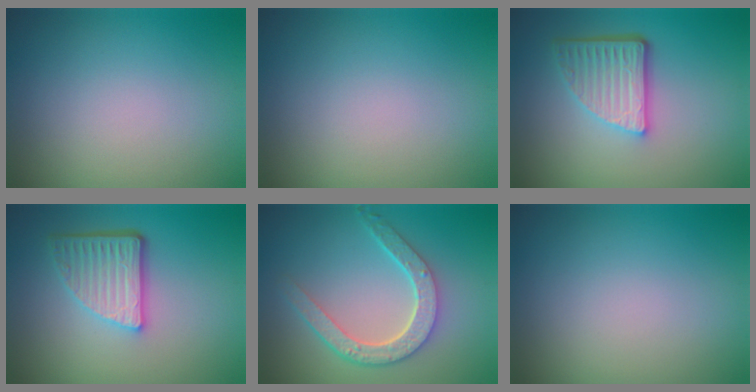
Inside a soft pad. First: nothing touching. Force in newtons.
{"total": 0.0}
{"total": 4.9, "press": 3.6, "slide": 3.4}
{"total": 4.8, "press": 3.5, "slide": 3.3}
{"total": 4.6, "press": 3.6, "slide": 2.8}
{"total": 0.0}